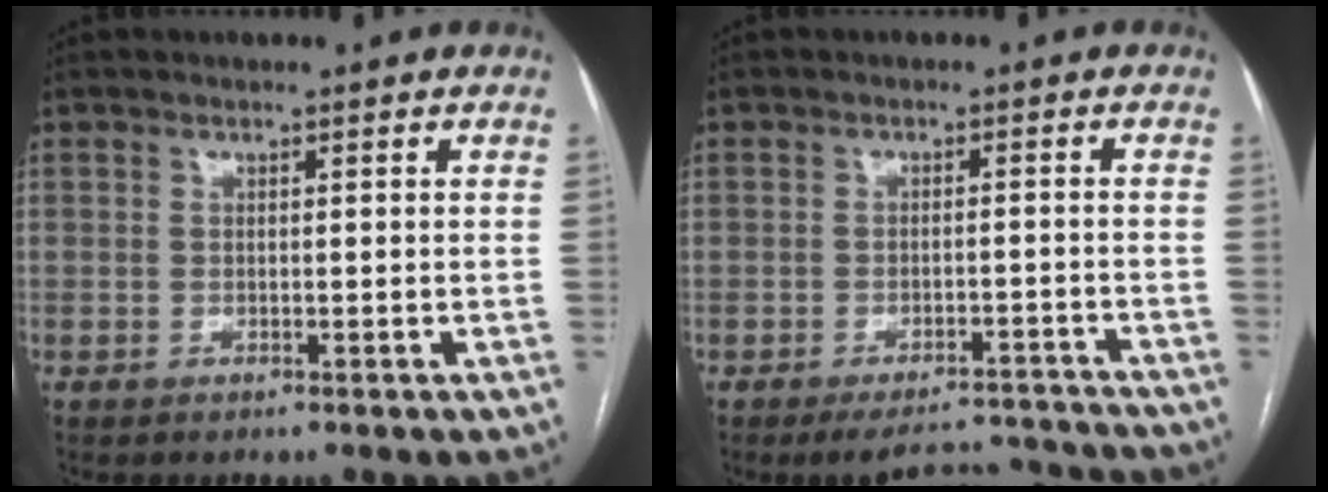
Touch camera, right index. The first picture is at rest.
{"total": 7.8, "force": [-7.6, 1.7, 0.4], "torque": [0.009, 0.019, -0.098]}